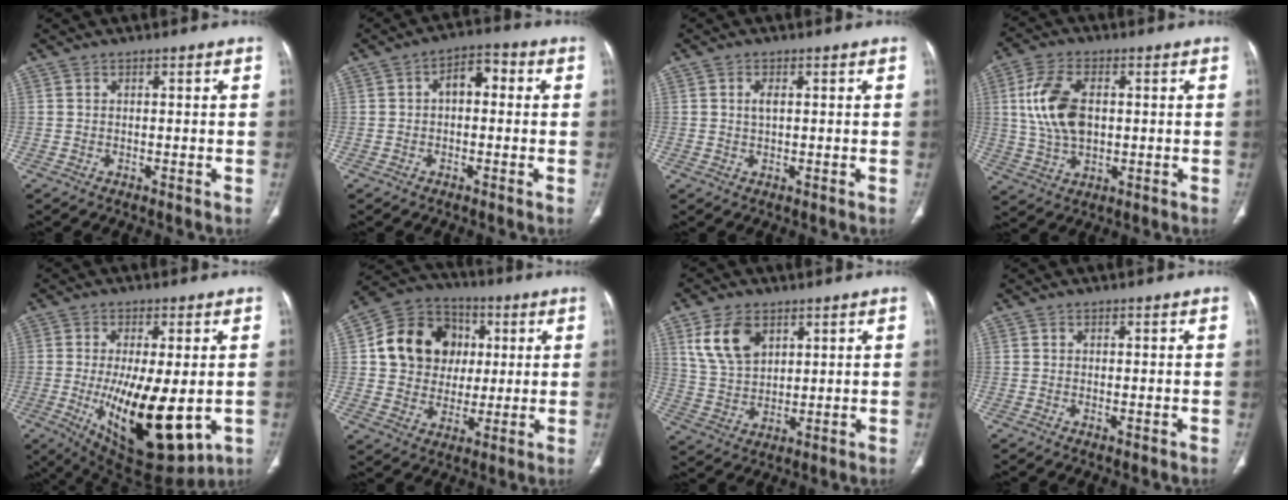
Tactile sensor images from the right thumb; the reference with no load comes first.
{"total": 5.6, "force": [0.4, 3.5, 4.3], "torque": [-0.049, 0.022, -0.005]}
{"total": 2.0, "force": [0.5, 1.0, 1.6], "torque": [-0.032, 0.002, 0.010]}
{"total": 11.7, "force": [1.5, 6.9, 9.3], "torque": [-0.186, 0.003, 0.033]}
{"total": 18.8, "force": [-3.0, 7.2, 17.1], "torque": [-0.288, -0.031, -0.022]}
{"total": 15.9, "force": [2.9, 13.8, 7.4], "torque": [-0.098, 0.013, 0.051]}
{"total": 10.0, "force": [4.7, 6.3, 6.2], "torque": [-0.102, -0.015, 0.100]}
{"total": 0.6, "force": [-0.1, 0.2, 0.6], "torque": [-0.014, -0.004, -0.001]}